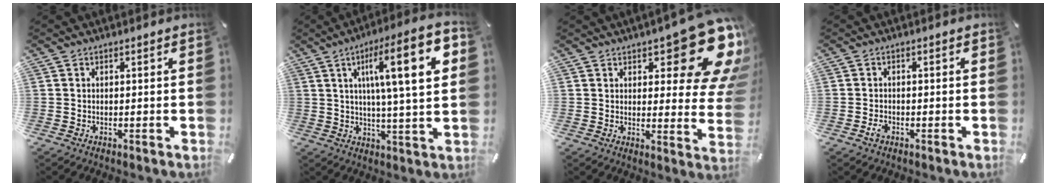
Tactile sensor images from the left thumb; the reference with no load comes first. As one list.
[{"total": 17.5, "force": [5.5, 3.0, 16.3], "torque": [-0.263, -0.010, 0.070]}, {"total": 17.9, "force": [10.4, 6.4, 13.1], "torque": [-0.149, -0.088, 0.170]}, {"total": 1.9, "force": [-1.1, 1.0, 1.1], "torque": [-0.029, 0.002, -0.023]}]